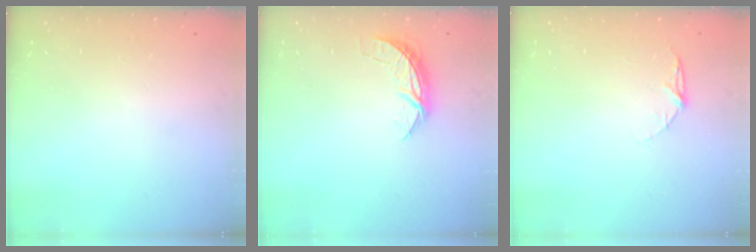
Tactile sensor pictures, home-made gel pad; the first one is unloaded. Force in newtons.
{"total": 5.5, "press": 5.5, "slide": 0.3}
{"total": 4.4, "press": 4.4, "slide": 0.5}